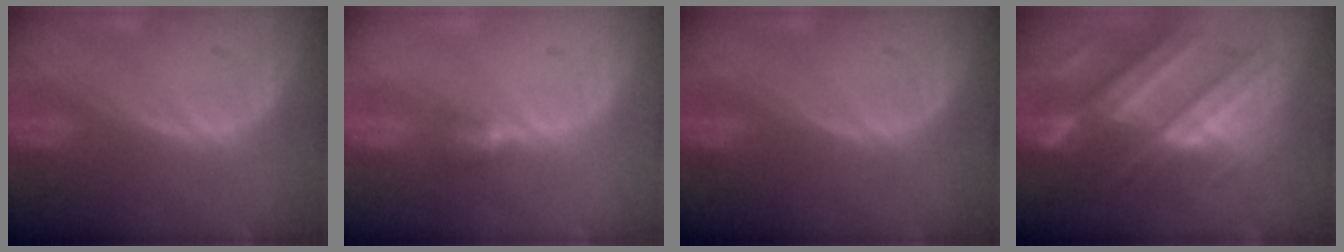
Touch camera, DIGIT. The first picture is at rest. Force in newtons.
{"total": 2.8, "press": 2.6, "slide": 0.9}
{"total": 0.0}
{"total": 11.2, "press": 9.9, "slide": 5.2}